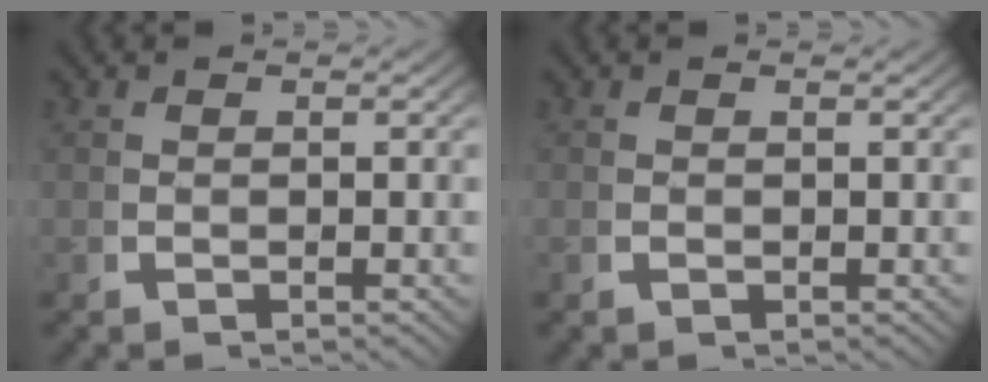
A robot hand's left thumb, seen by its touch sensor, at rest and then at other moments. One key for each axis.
{"total": 0.0}